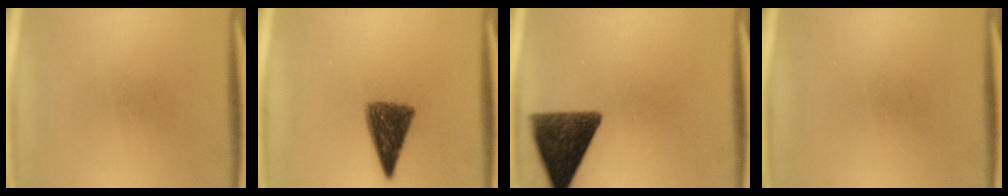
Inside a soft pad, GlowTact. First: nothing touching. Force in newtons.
{"total": 9.0}
{"total": 12.3}
{"total": 0.0}